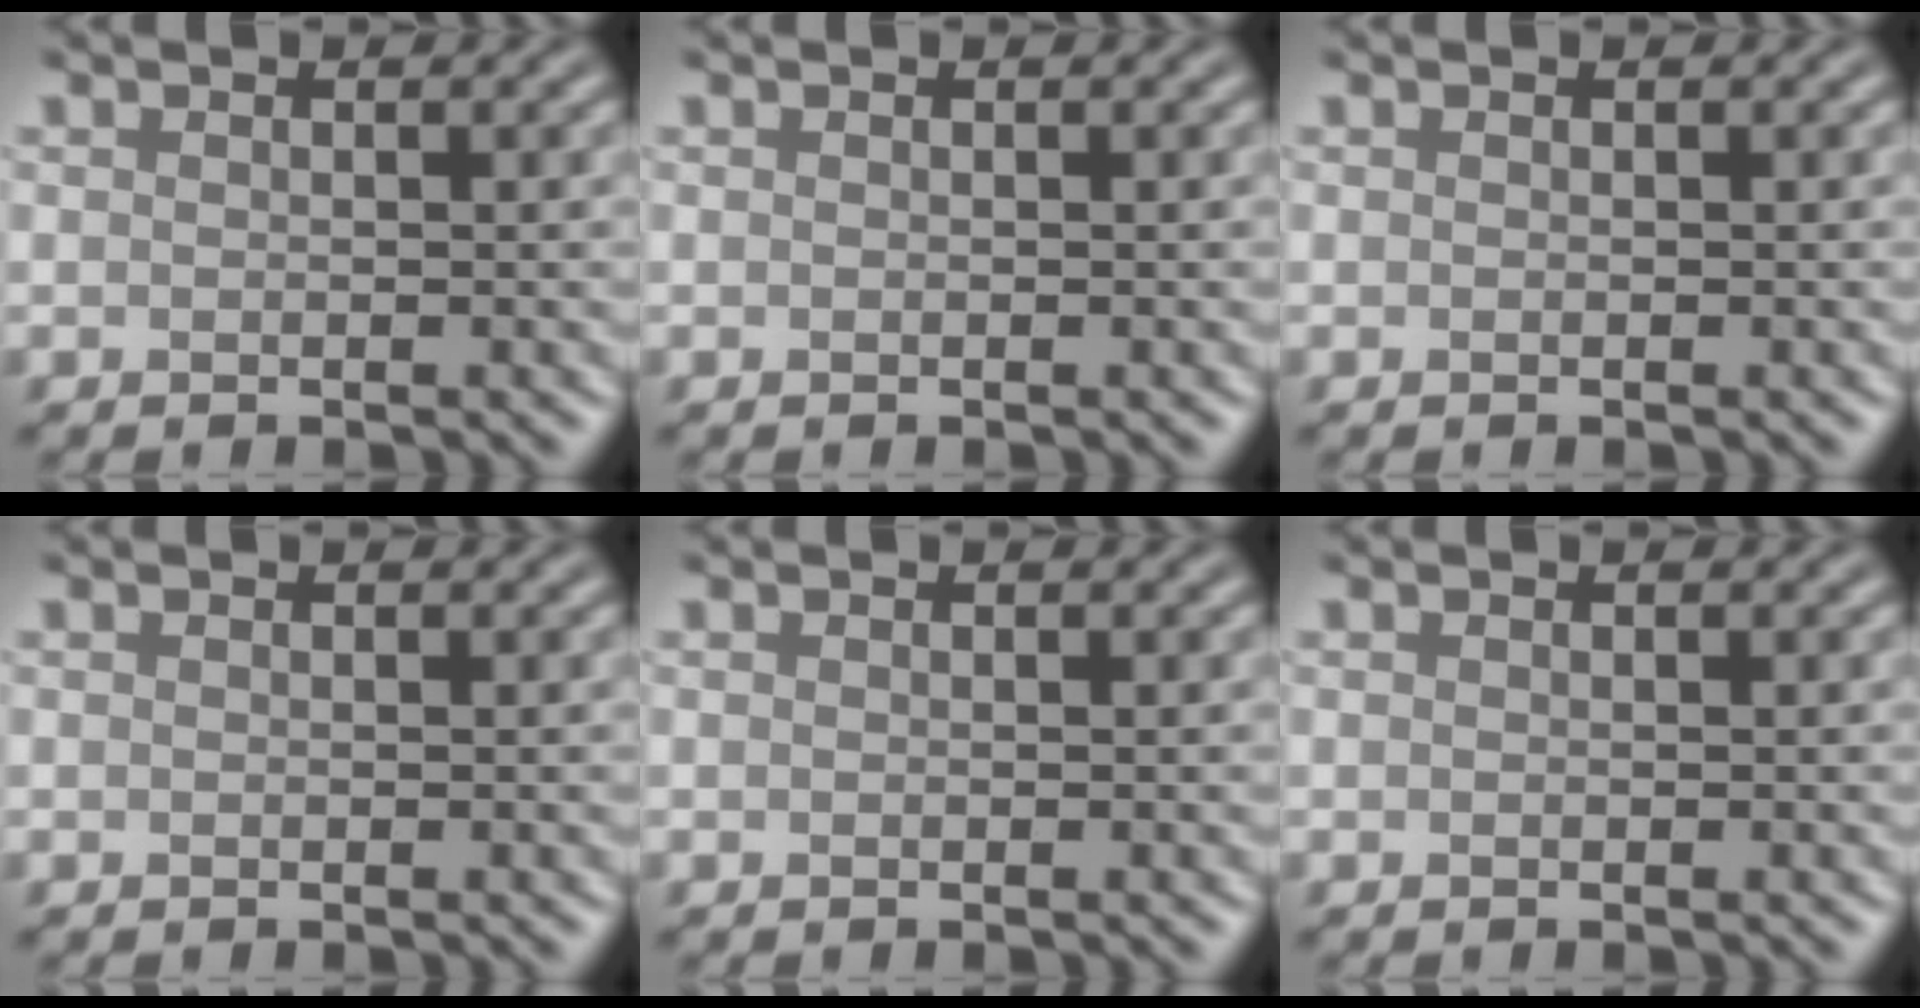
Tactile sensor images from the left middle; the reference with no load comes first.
{"total": 0.0}
{"total": 0.0}
{"total": 0.0}
{"total": 0.0}
{"total": 0.0}